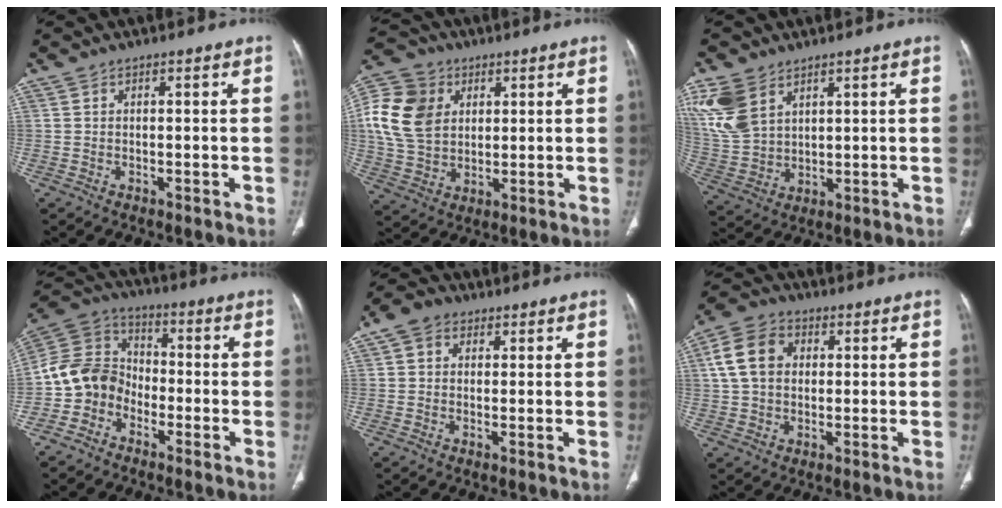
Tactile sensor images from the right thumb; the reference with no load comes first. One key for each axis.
{"total": 14.9, "fx": 3.8, "fy": 11.5, "fz": 8.6, "tx": -0.158, "ty": 0.001, "tz": 0.070}
{"total": 11.2, "fx": 6.0, "fy": 7.1, "fz": 6.3, "tx": -0.136, "ty": -0.013, "tz": 0.138}
{"total": 10.8, "fx": -4.3, "fy": 8.9, "fz": 4.4, "tx": -0.068, "ty": 0.059, "tz": -0.097}
{"total": 4.4, "fx": 1.5, "fy": 3.6, "fz": 1.9, "tx": -0.020, "ty": 0.006, "tz": 0.023}
{"total": 10.0, "fx": 2.1, "fy": 7.5, "fz": 6.3, "tx": -0.109, "ty": 0.017, "tz": 0.034}